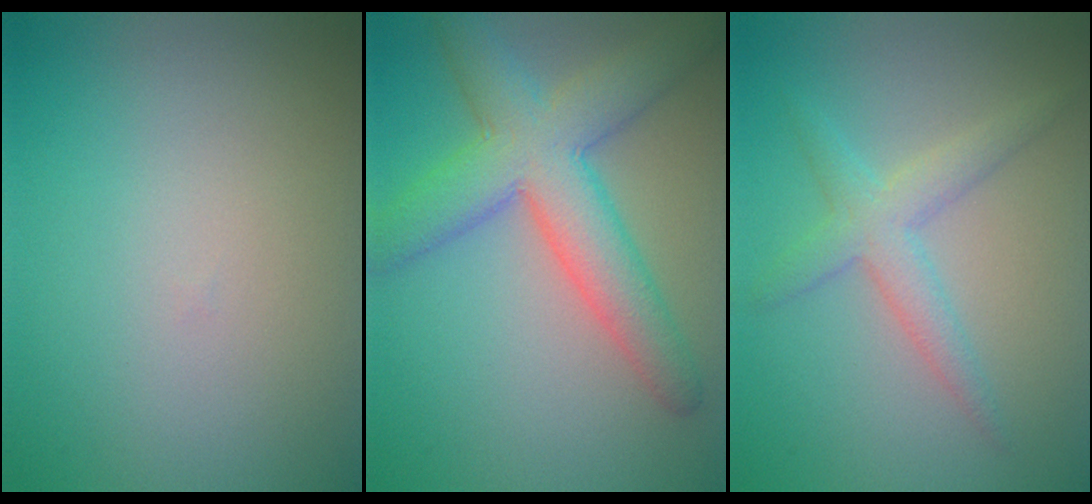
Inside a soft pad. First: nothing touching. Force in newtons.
{"total": 7.4, "press": 7.4, "slide": 0.2}
{"total": 2.9, "press": 2.9, "slide": 0.1}